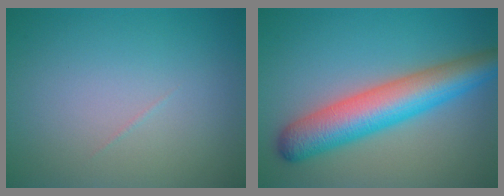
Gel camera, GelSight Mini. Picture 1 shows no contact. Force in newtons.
{"total": 7.6, "press": 7.6, "slide": 0.2}